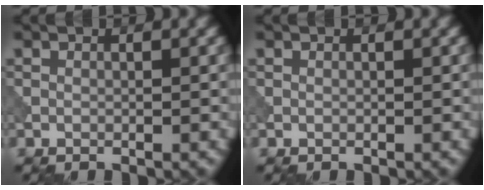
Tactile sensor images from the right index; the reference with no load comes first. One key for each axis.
{"total": 0.0}